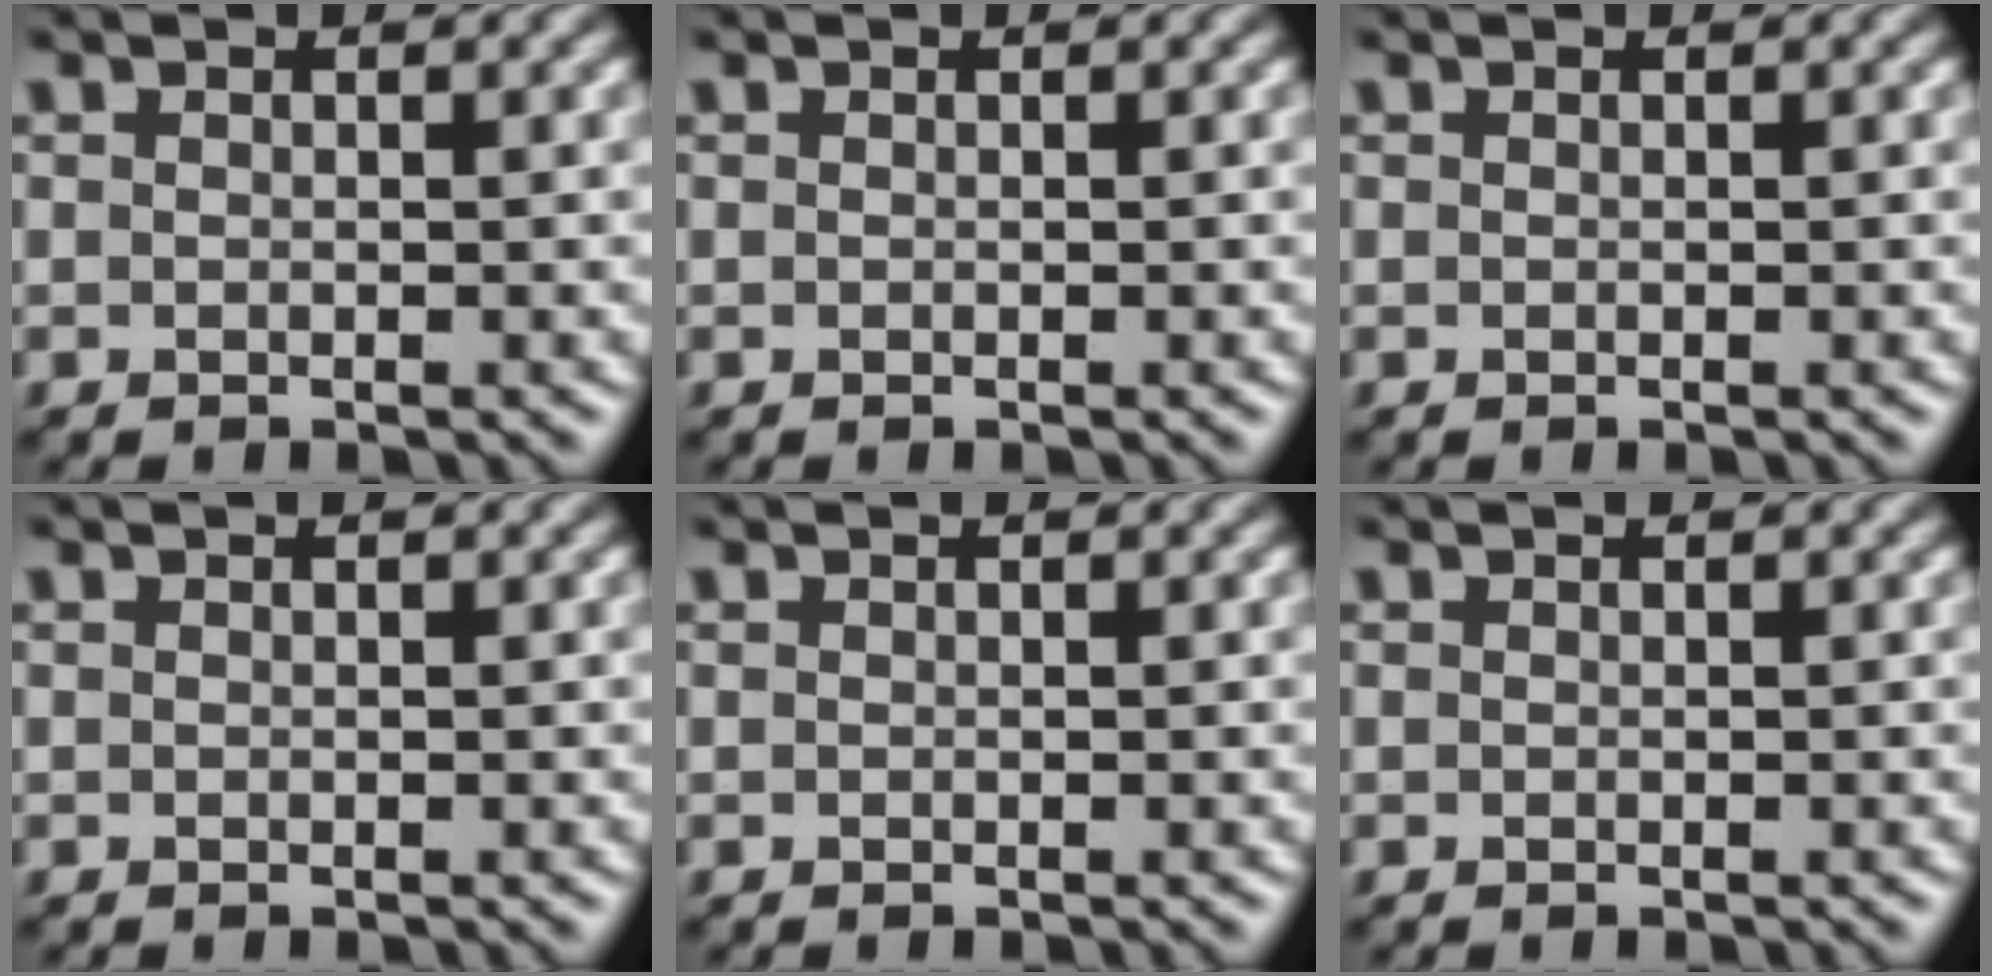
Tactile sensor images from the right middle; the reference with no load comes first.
{"total": 0.0}
{"total": 0.0}
{"total": 0.0}
{"total": 0.0}
{"total": 0.0}